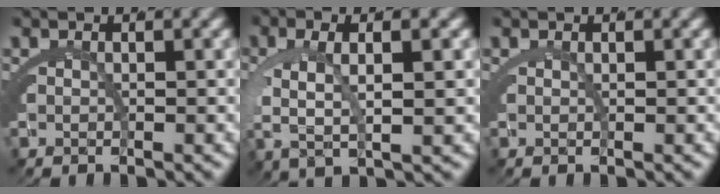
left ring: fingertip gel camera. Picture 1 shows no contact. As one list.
[{"total": 5.1, "force": [0.7, 1.8, 4.7], "torque": [-0.094, -0.002, 0.021]}, {"total": 0.7, "force": [0.4, -0.6, 0.1], "torque": [0.002, -0.002, 0.010]}]